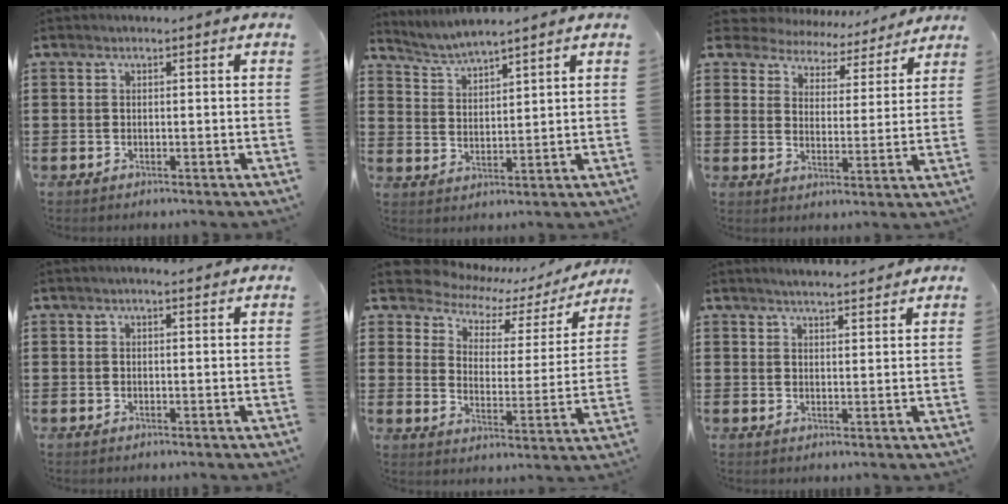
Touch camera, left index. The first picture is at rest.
{"total": 3.4, "force": [3.4, -0.2, 0.4], "torque": [-0.022, -0.015, 0.059]}
{"total": 5.4, "force": [5.3, 1.0, -0.2], "torque": [-0.031, -0.037, 0.091]}
{"total": 1.0, "force": [0.6, 0.2, 0.8], "torque": [-0.016, 0.002, 0.010]}
{"total": 5.6, "force": [4.9, 2.1, 1.6], "torque": [-0.063, -0.034, 0.081]}
{"total": 2.6, "force": [2.6, 0.0, 0.5], "torque": [-0.017, -0.003, 0.048]}